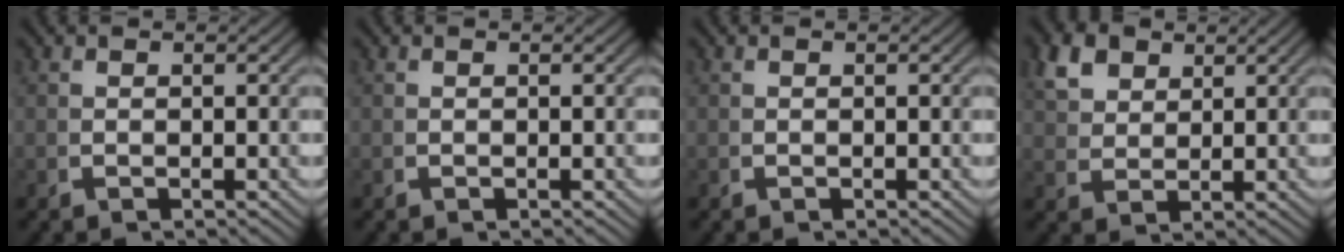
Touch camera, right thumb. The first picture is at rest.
{"total": 0.0}
{"total": 0.0}
{"total": 4.6, "force": [3.2, 2.5, 2.1], "torque": [-0.038, 0.002, 0.066]}